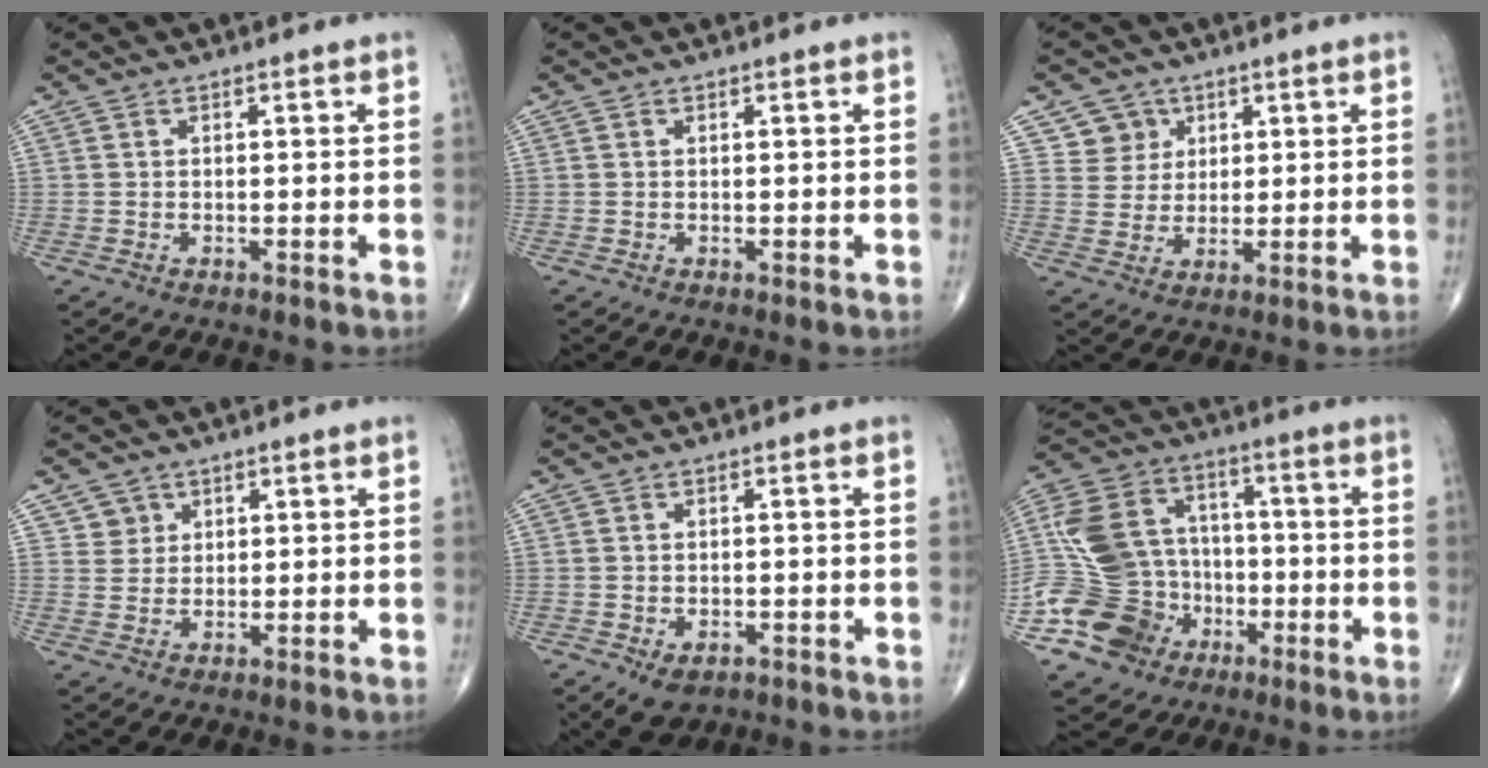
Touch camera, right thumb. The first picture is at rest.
{"total": 0.0}
{"total": 5.5, "force": [2.7, 4.8, 0.4], "torque": [0.022, -0.017, 0.051]}
{"total": 3.3, "force": [1.8, 2.8, 0.0], "torque": [0.023, -0.010, 0.026]}
{"total": 4.4, "force": [-2.1, 2.8, 2.7], "torque": [-0.041, 0.003, -0.023]}
{"total": 20.0, "force": [-6.1, 16.7, 9.3], "torque": [-0.171, 0.060, -0.104]}